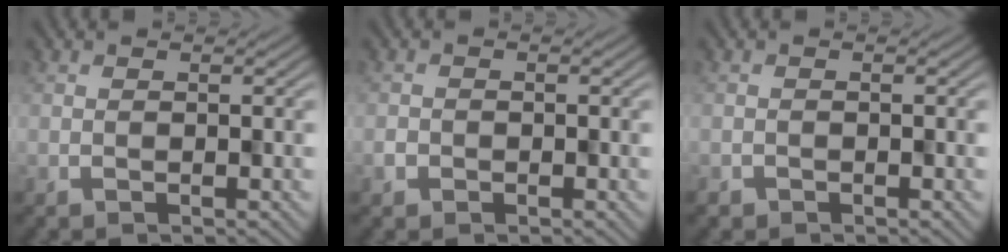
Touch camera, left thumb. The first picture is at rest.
{"total": 0.9, "force": [-0.4, 0.7, -0.3], "torque": [0.007, -0.002, -0.009]}
{"total": 0.9, "force": [-0.7, 0.4, -0.4], "torque": [0.007, -0.003, -0.011]}